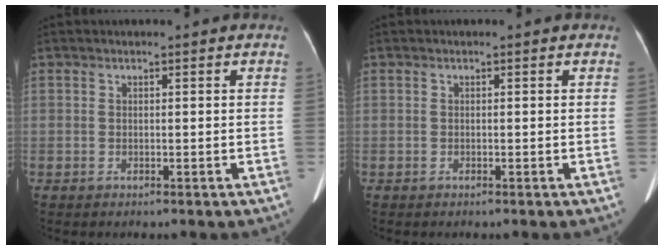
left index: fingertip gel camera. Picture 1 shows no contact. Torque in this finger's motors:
{"motor_torque": [0.00, 0.00, 0.00, 0.00]}